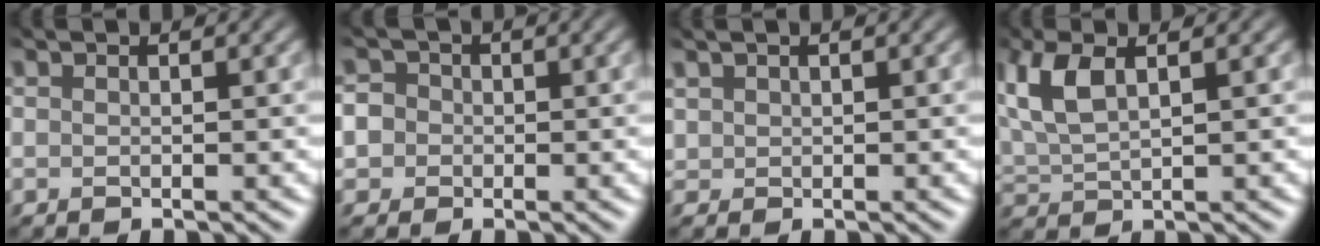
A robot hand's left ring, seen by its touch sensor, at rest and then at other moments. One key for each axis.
{"total": 2.6, "fx": -0.4, "fy": 2.6, "fz": 0.6, "tx": -0.018, "ty": 0.010, "tz": -0.009}
{"total": 0.6, "fx": 0.5, "fy": 0.1, "fz": -0.2, "tx": -0.003, "ty": 0.004, "tz": 0.020}
{"total": 4.3, "fx": 1.3, "fy": 2.0, "fz": 3.6, "tx": -0.094, "ty": 0.011, "tz": 0.035}